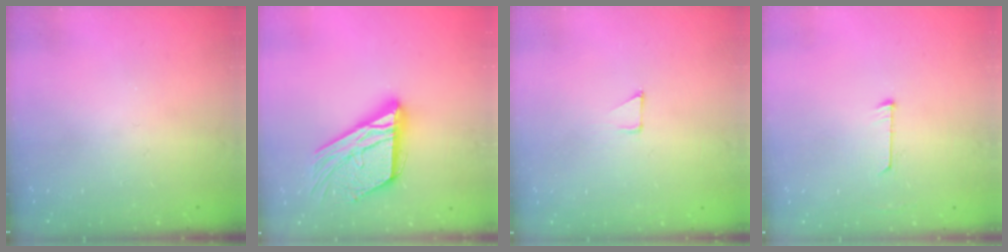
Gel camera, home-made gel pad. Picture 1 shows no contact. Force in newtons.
{"total": 19.3, "press": 19.2, "slide": 1.8}
{"total": 3.1, "press": 3.1, "slide": 0.3}
{"total": 5.9, "press": 5.9, "slide": 0.4}